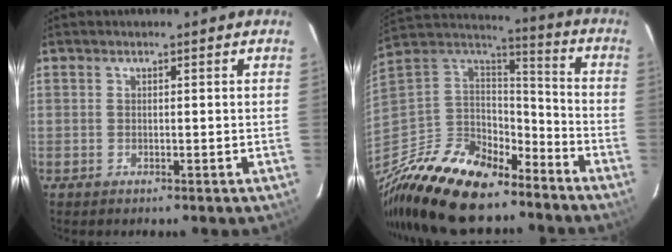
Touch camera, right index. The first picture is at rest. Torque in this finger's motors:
{"motor_torque": [0.62, -0.94, 0.29, 0.06]}